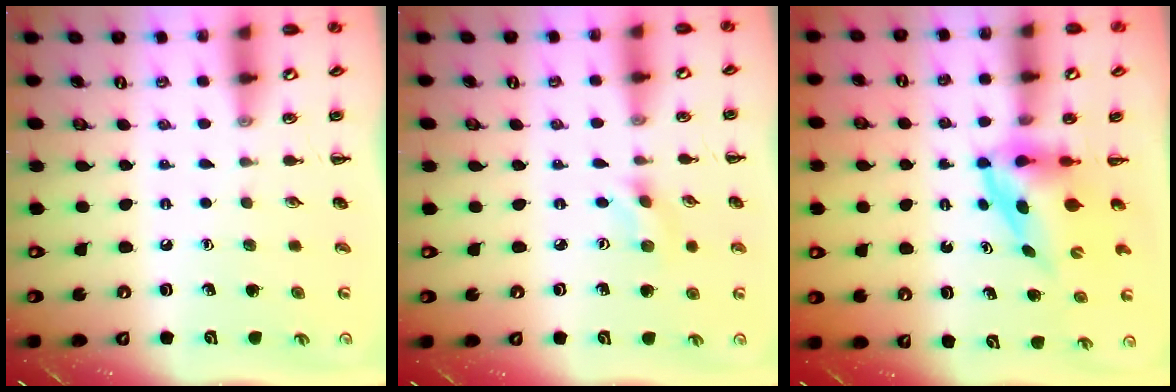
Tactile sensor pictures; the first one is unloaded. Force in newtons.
{"total": 1.6, "press": 1.5, "slide": 0.5}
{"total": 3.9, "press": 3.8, "slide": 0.6}